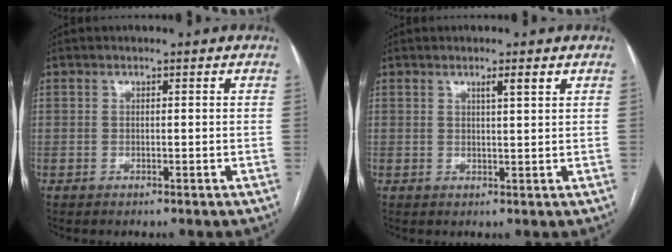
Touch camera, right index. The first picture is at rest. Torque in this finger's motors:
{"motor_torque": [0.12, -0.01, 0.05, 0.02]}